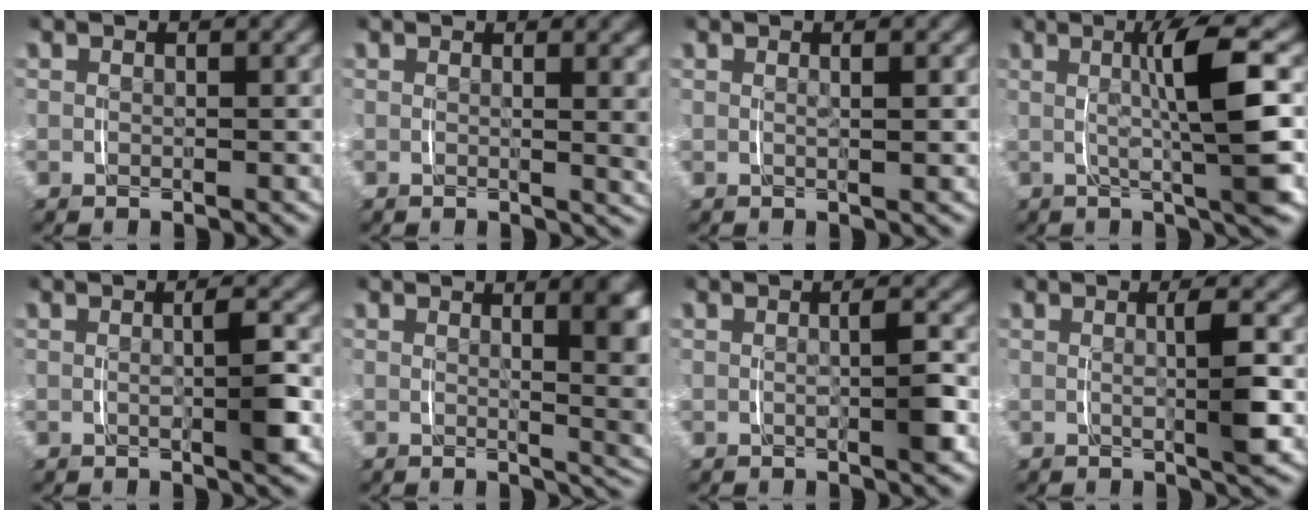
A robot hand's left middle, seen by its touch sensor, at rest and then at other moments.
{"total": 3.1, "force": [1.0, 0.5, 3.0], "torque": [-0.025, 0.000, 0.011]}
{"total": 1.1, "force": [0.5, -0.2, 0.9], "torque": [-0.015, -0.001, 0.010]}
{"total": 6.3, "force": [0.7, 0.6, 6.2], "torque": [-0.098, 0.012, 0.006]}
{"total": 2.9, "force": [-0.1, 0.5, 2.9], "torque": [-0.036, 0.006, -0.006]}
{"total": 6.0, "force": [0.9, 1.6, 5.7], "torque": [-0.055, -0.005, 0.014]}
{"total": 2.4, "force": [-0.2, 0.5, 2.4], "torque": [-0.030, 0.005, -0.006]}
{"total": 3.2, "force": [0.1, 0.1, 3.2], "torque": [-0.044, 0.004, -0.001]}